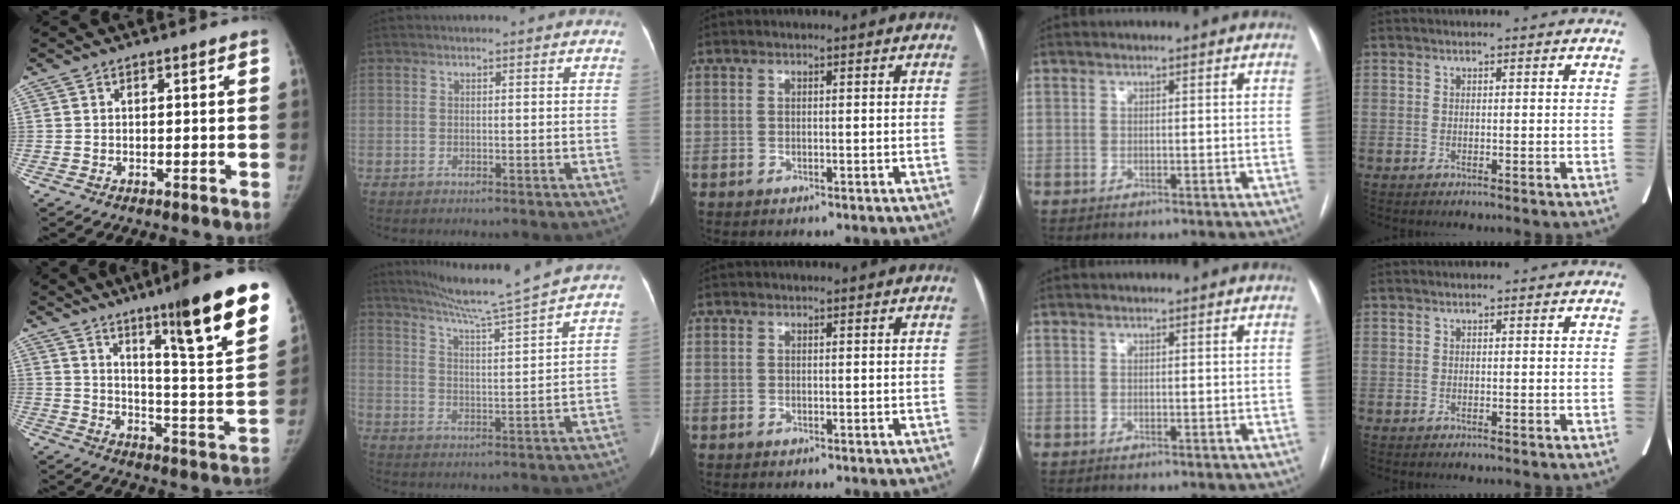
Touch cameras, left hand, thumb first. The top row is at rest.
{"thumb": {"total": 22.3, "force": [13.8, 2.1, 17.4], "torque": [-0.223, -0.075, 0.208]}, "index": {"total": 14.1, "force": [12.5, -2.3, 6.2], "torque": [-0.108, -0.017, 0.182]}}